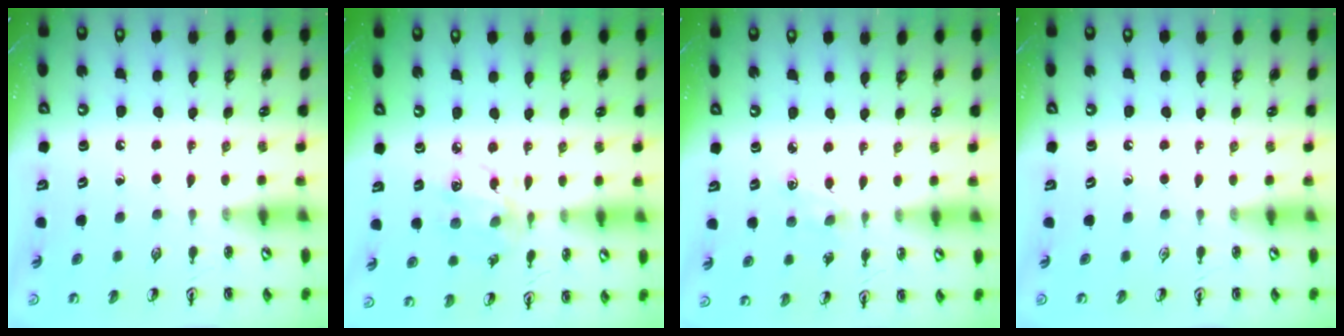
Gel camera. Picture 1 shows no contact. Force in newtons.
{"total": 8.7, "press": 8.7, "slide": 0.6}
{"total": 4.2, "press": 4.2, "slide": 0.6}
{"total": 0.0}